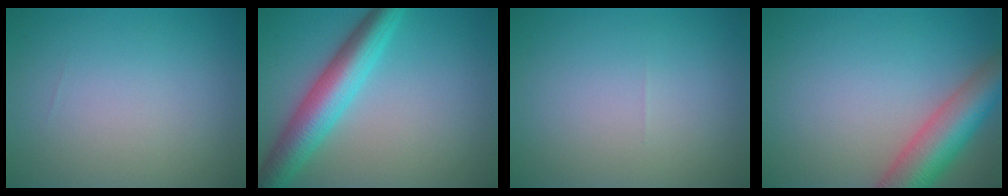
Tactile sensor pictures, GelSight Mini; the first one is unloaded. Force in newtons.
{"total": 6.2, "press": 6.2, "slide": 0.2}
{"total": 0.0}
{"total": 7.2, "press": 7.2, "slide": 0.4}